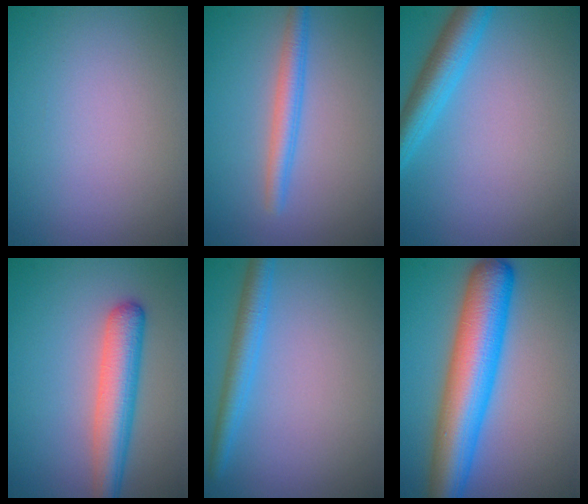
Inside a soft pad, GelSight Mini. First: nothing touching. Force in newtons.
{"total": 2.6, "press": 2.6, "slide": 0.2}
{"total": 4.5, "press": 4.5, "slide": 0.4}
{"total": 4.9, "press": 4.9, "slide": 0.2}
{"total": 3.0, "press": 3.0, "slide": 0.2}
{"total": 9.6, "press": 9.6, "slide": 0.3}